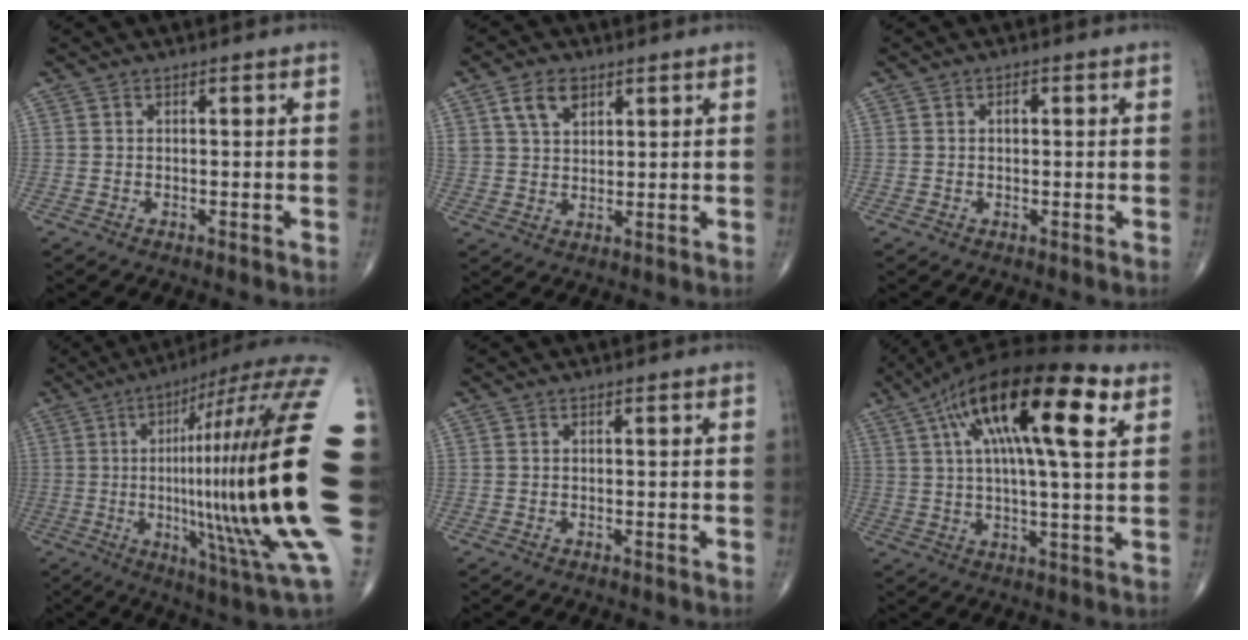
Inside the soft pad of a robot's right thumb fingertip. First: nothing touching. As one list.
[{"total": 5.9, "force": [3.1, 3.6, 3.5], "torque": [-0.051, -0.012, 0.059]}, {"total": 1.3, "force": [0.2, 0.8, 1.0], "torque": [-0.014, 0.003, 0.002]}, {"total": 37.4, "force": [0.7, 6.5, 36.8], "torque": [-0.497, 0.003, 0.000]}, {"total": 0.0}, {"total": 22.5, "force": [9.1, 6.0, 19.7], "torque": [-0.337, 0.012, 0.143]}]